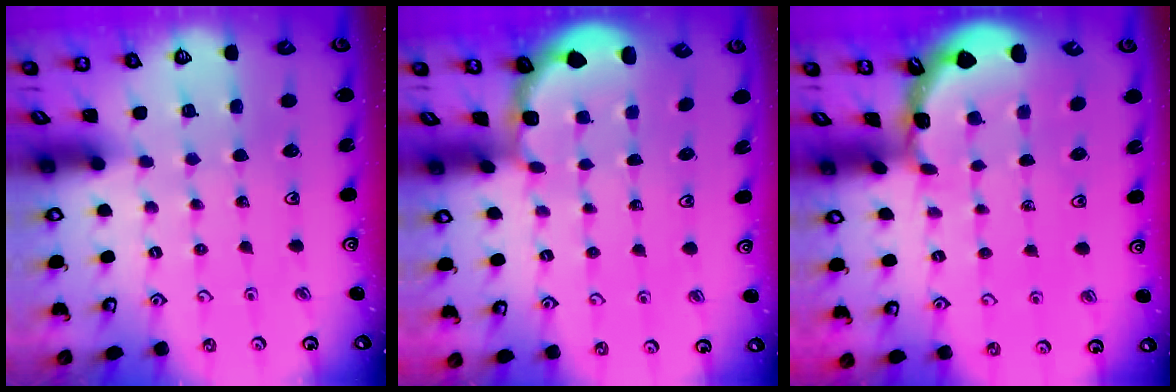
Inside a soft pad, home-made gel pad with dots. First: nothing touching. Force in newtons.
{"total": 1.8, "press": 1.6, "slide": 0.7}
{"total": 1.6, "press": 1.6, "slide": 0.1}